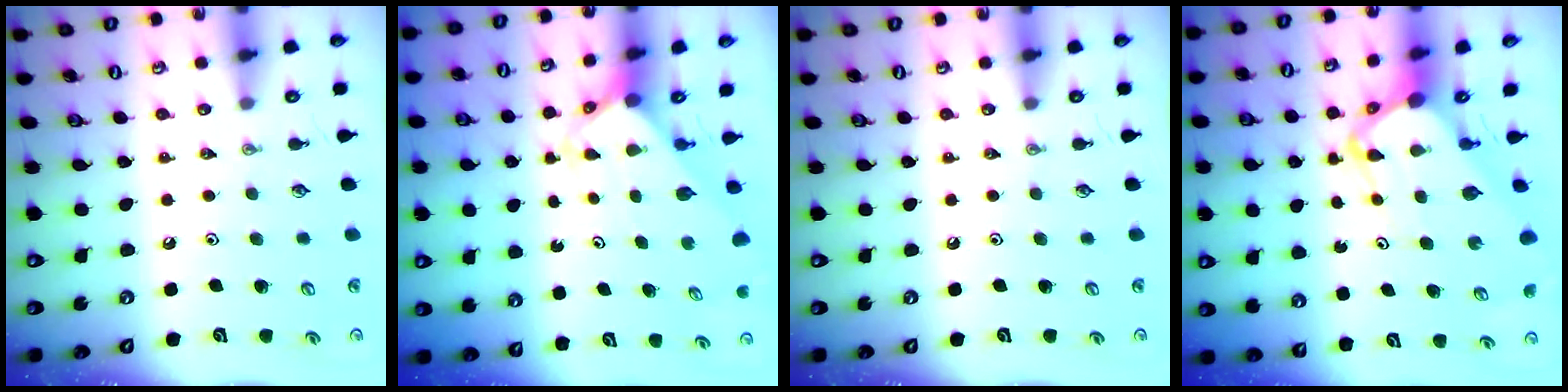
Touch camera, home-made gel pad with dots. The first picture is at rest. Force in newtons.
{"total": 2.8, "press": 2.8, "slide": 0.1}
{"total": 0.0}
{"total": 9.2, "press": 9.1, "slide": 0.9}